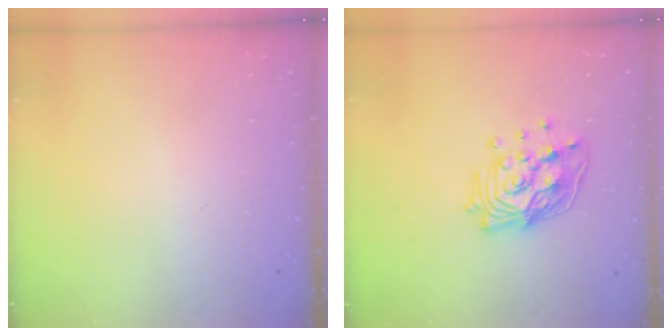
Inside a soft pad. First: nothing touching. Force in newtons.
{"total": 17.0, "press": 16.1, "slide": 5.5}